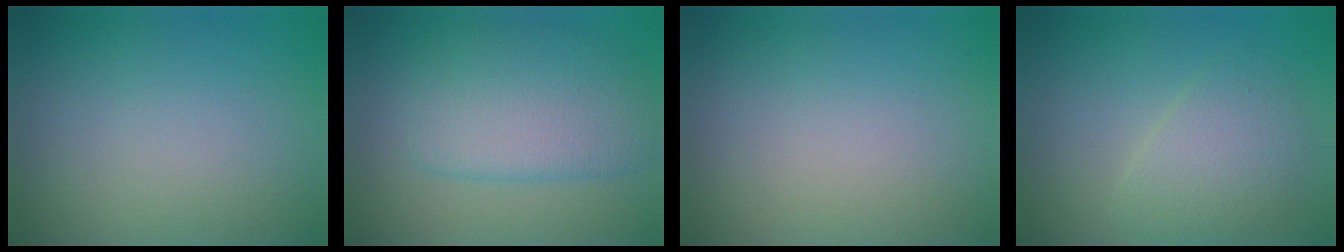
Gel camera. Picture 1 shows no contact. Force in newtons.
{"total": 5.8, "press": 5.8, "slide": 0.1}
{"total": 0.0}
{"total": 3.2, "press": 3.2, "slide": 0.0}